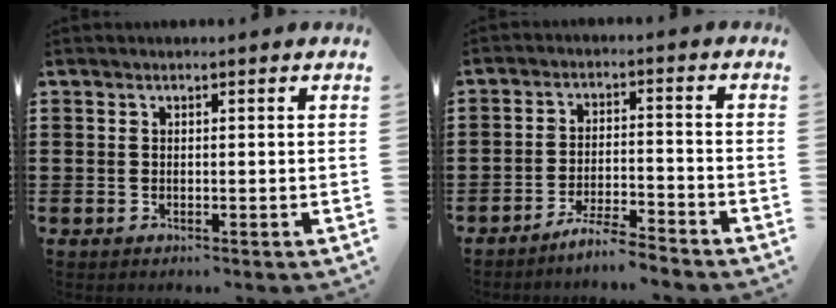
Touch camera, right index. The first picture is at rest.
{"total": 4.9, "force": [-4.6, 0.0, 1.6], "torque": [-0.042, -0.004, -0.092]}